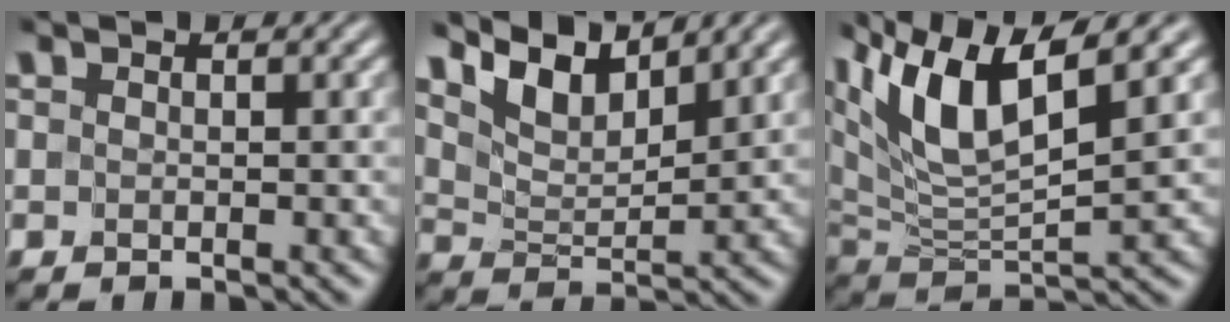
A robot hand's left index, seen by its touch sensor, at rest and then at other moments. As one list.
[{"total": 5.5, "force": [4.7, 1.4, 2.5], "torque": [-0.061, 0.005, 0.083]}, {"total": 9.2, "force": [4.8, 2.5, 7.4], "torque": [-0.157, 0.006, 0.092]}]